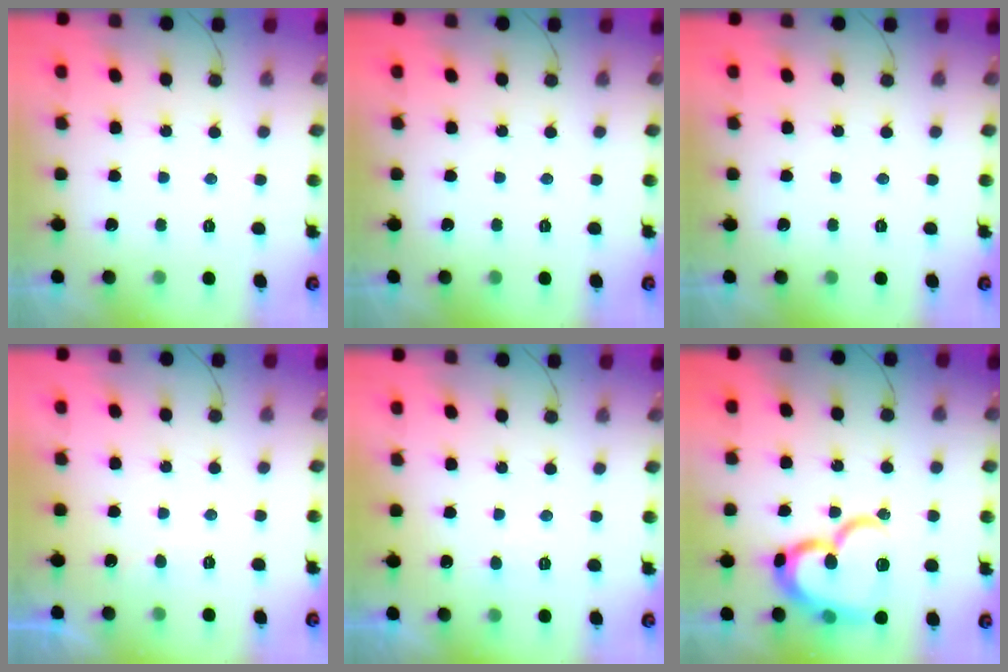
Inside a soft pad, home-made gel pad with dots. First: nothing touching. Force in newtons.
{"total": 0.0}
{"total": 0.0}
{"total": 5.2, "press": 5.2, "slide": 0.5}
{"total": 4.6, "press": 4.6, "slide": 0.3}
{"total": 19.9, "press": 19.8, "slide": 2.2}